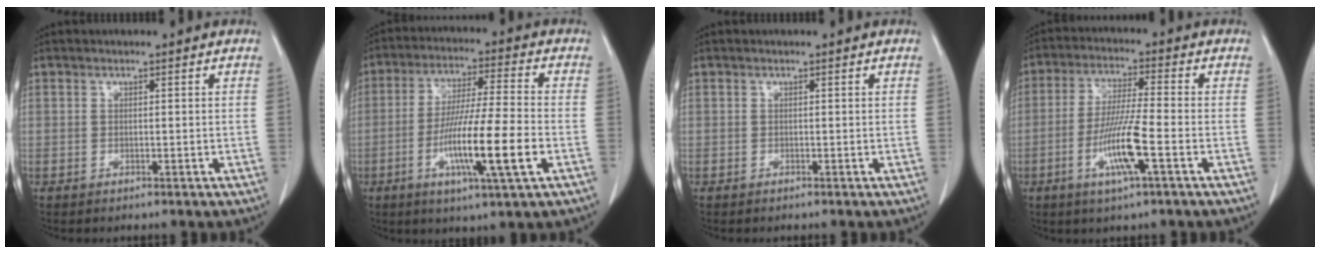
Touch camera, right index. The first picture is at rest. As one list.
[{"total": 13.3, "force": [-4.1, 0.1, 12.7], "torque": [-0.237, -0.015, -0.077]}, {"total": 0.0}, {"total": 9.2, "force": [-3.4, 0.0, 8.5], "torque": [-0.169, -0.010, -0.066]}]